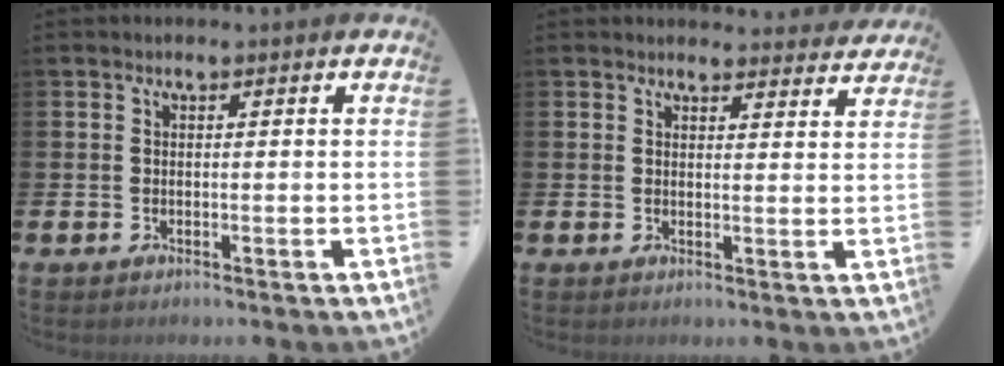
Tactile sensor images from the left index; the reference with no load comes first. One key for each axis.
{"total": 3.0, "fx": 3.0, "fy": 0.5, "fz": -0.1, "tx": 0.007, "ty": -0.023, "tz": 0.051}